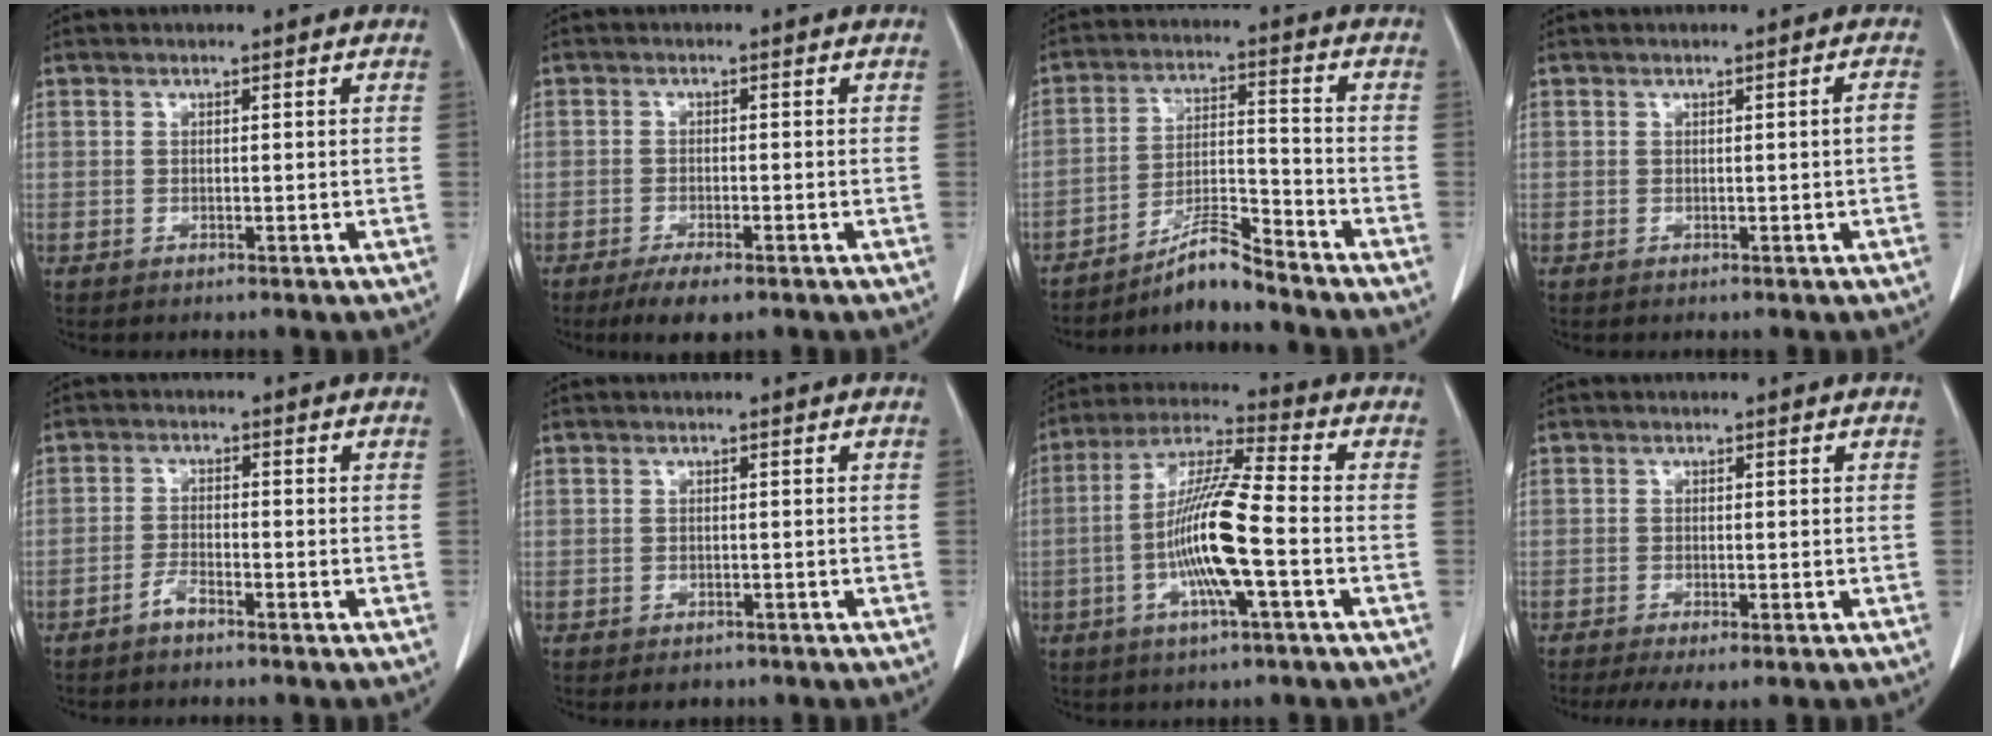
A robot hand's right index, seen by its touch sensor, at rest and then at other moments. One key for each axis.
{"total": 4.2, "fx": -2.9, "fy": 1.0, "fz": 2.9, "tx": -0.051, "ty": -0.006, "tz": -0.047}
{"total": 7.0, "fx": -6.4, "fy": -0.2, "fz": 2.9, "tx": -0.054, "ty": -0.002, "tz": -0.115}
{"total": 1.1, "fx": -0.2, "fy": -0.1, "fz": 1.1, "tx": -0.018, "ty": 0.000, "tz": -0.001}
{"total": 2.1, "fx": -1.8, "fy": 0.3, "fz": 1.1, "tx": -0.024, "ty": 0.000, "tz": -0.038}
{"total": 1.7, "fx": -1.2, "fy": 1.2, "fz": 0.4, "tx": -0.007, "ty": 0.001, "tz": -0.013}
{"total": 13.0, "fx": -3.0, "fy": 0.6, "fz": 12.6, "tx": -0.247, "ty": 0.001, "tz": -0.063}
{"total": 4.5, "fx": -3.2, "fy": 1.0, "fz": 3.0, "tx": -0.049, "ty": -0.013, "tz": -0.049}